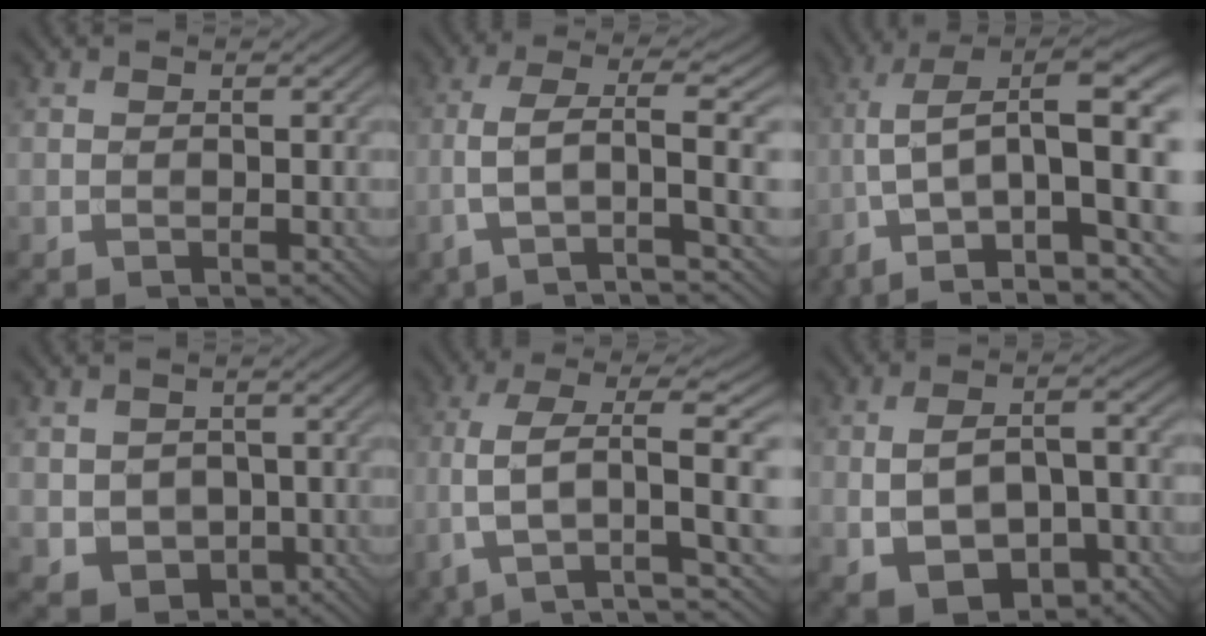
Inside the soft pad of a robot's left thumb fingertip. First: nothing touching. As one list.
[{"total": 7.1, "force": [-1.4, 1.2, 6.9], "torque": [-0.128, 0.019, -0.039]}, {"total": 16.2, "force": [-1.2, 7.6, 14.3], "torque": [-0.264, -0.005, -0.019]}, {"total": 4.5, "force": [-0.4, 4.1, 2.0], "torque": [-0.061, -0.019, -0.008]}, {"total": 9.9, "force": [-0.3, 2.9, 9.5], "torque": [-0.186, 0.008, -0.007]}, {"total": 9.8, "force": [-3.2, 5.4, 7.5], "torque": [-0.145, -0.012, -0.045]}]